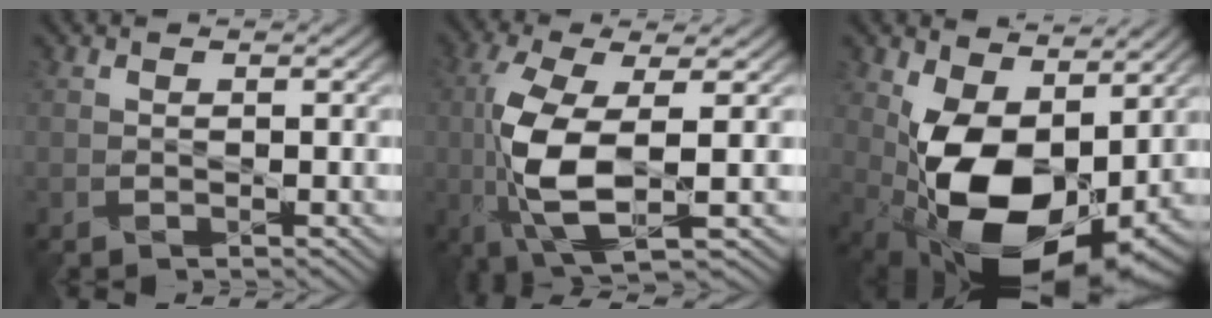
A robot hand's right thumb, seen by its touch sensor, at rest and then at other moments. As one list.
[{"total": 9.2, "force": [-0.7, 2.7, 8.8], "torque": [-0.198, 0.002, -0.015]}, {"total": 14.6, "force": [0.6, 9.0, 11.5], "torque": [-0.215, -0.033, 0.016]}]